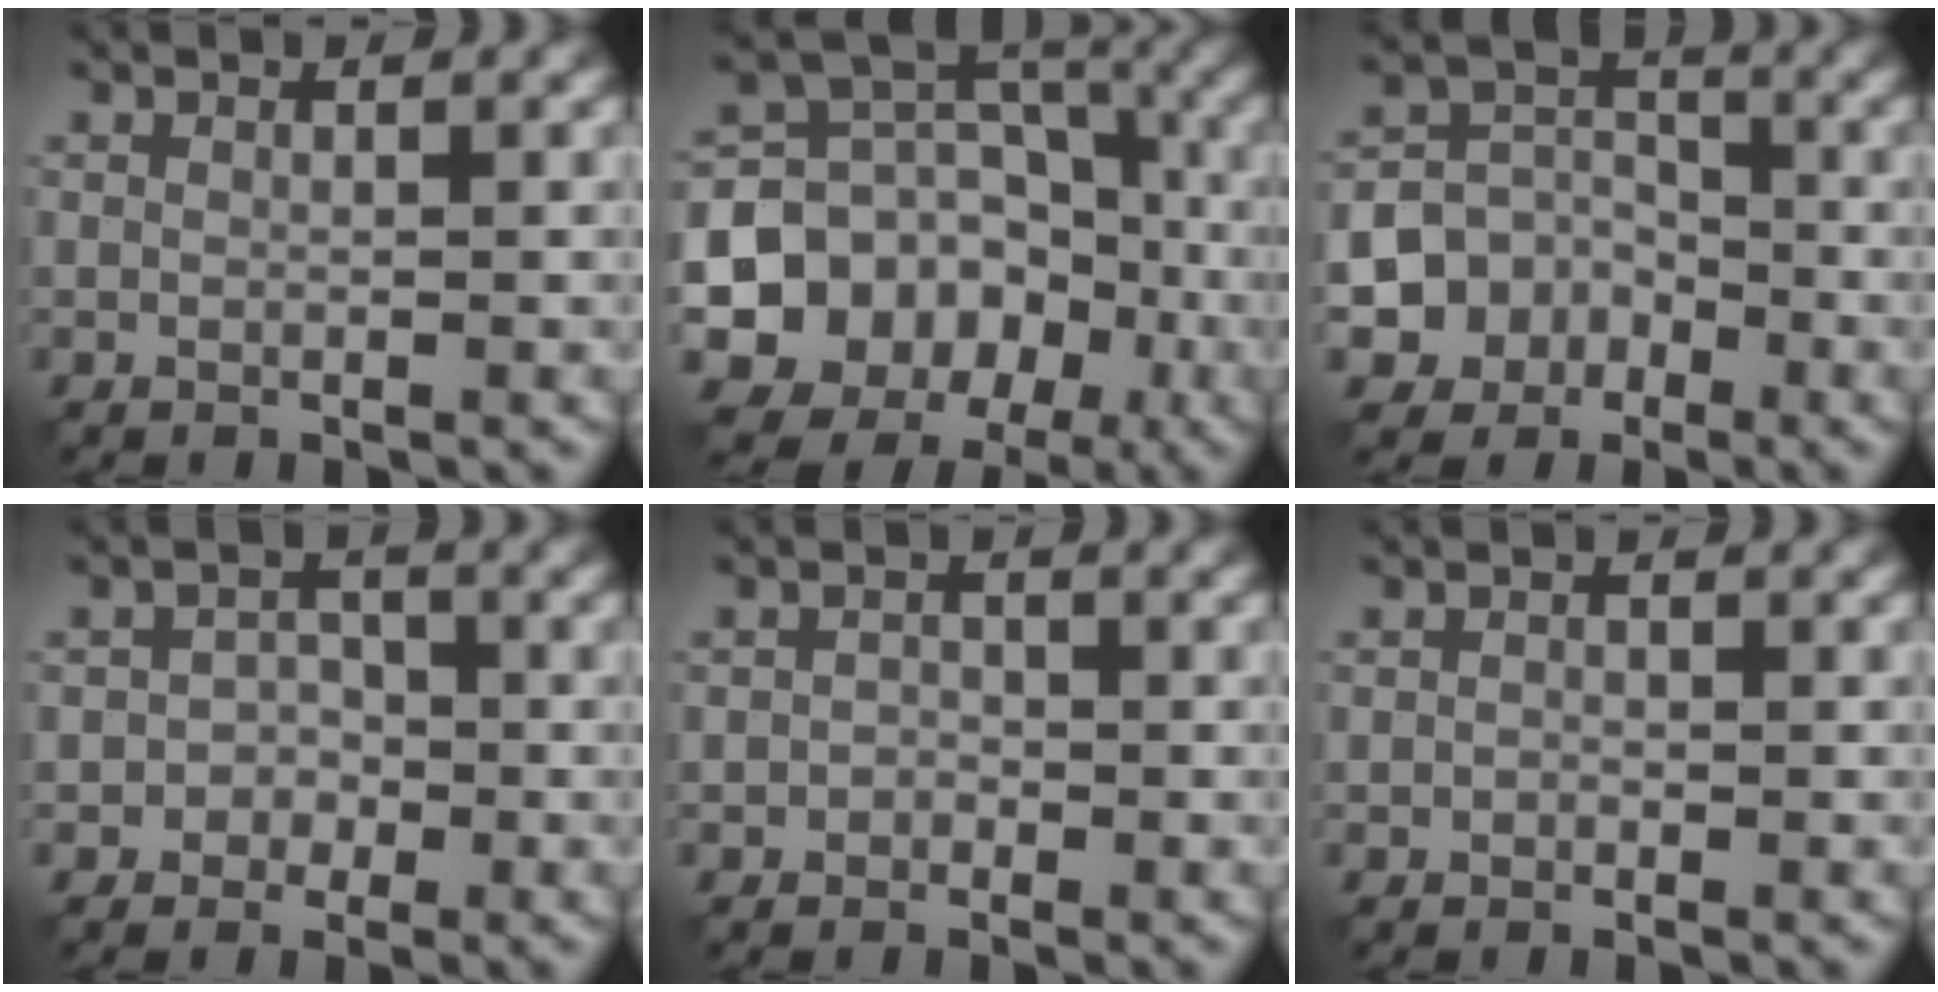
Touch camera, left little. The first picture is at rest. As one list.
[{"total": 10.3, "force": [-3.8, 8.8, 3.6], "torque": [-0.064, 0.005, -0.078]}, {"total": 6.8, "force": [-3.4, 5.8, 1.2], "torque": [-0.006, 0.000, -0.080]}, {"total": 2.1, "force": [-0.9, 1.8, 0.4], "torque": [0.013, 0.010, -0.025]}, {"total": 1.1, "force": [-0.6, 0.9, 0.2], "torque": [0.001, 0.001, -0.012]}, {"total": 0.5, "force": [-0.3, 0.4, 0.1], "torque": [0.001, -0.003, -0.006]}]